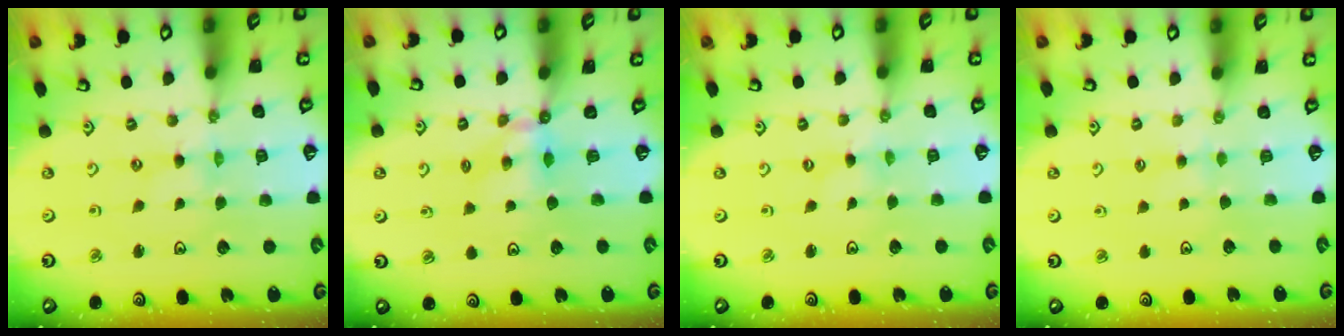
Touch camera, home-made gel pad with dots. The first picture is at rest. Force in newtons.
{"total": 5.3, "press": 5.2, "slide": 0.6}
{"total": 0.0}
{"total": 2.3, "press": 2.2, "slide": 0.5}